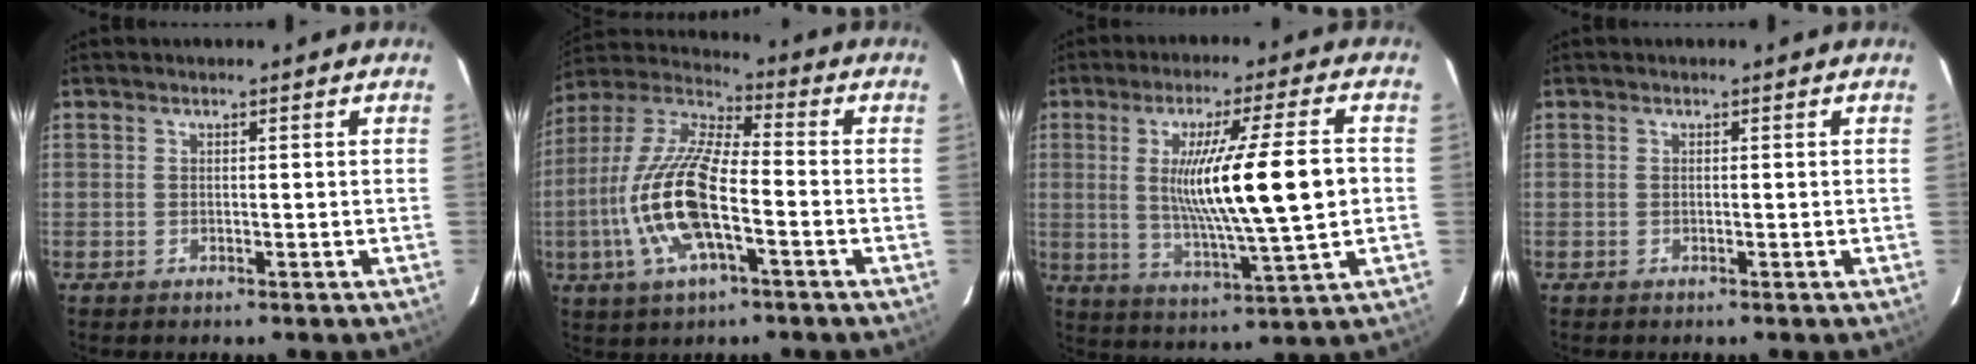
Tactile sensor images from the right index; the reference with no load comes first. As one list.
[{"total": 16.7, "force": [-4.6, 5.4, 15.1], "torque": [-0.312, -0.003, -0.096]}, {"total": 16.4, "force": [0.4, 0.4, 16.4], "torque": [-0.275, -0.021, 0.022]}, {"total": 0.0}]